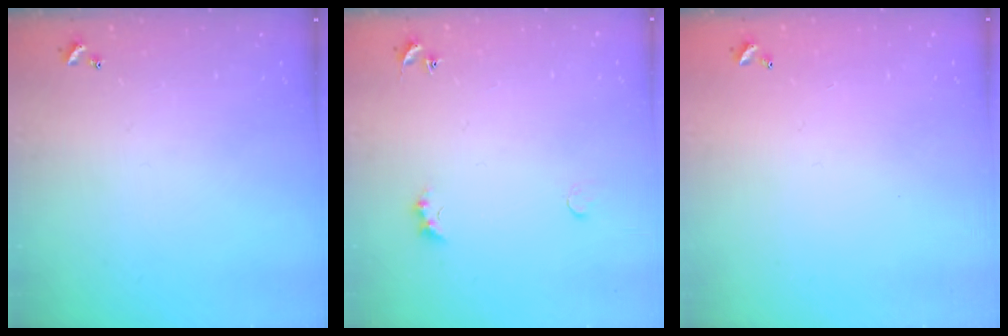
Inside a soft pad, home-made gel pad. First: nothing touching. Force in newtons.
{"total": 1.9, "press": 1.9, "slide": 0.5}
{"total": 2.9, "press": 2.9, "slide": 0.1}